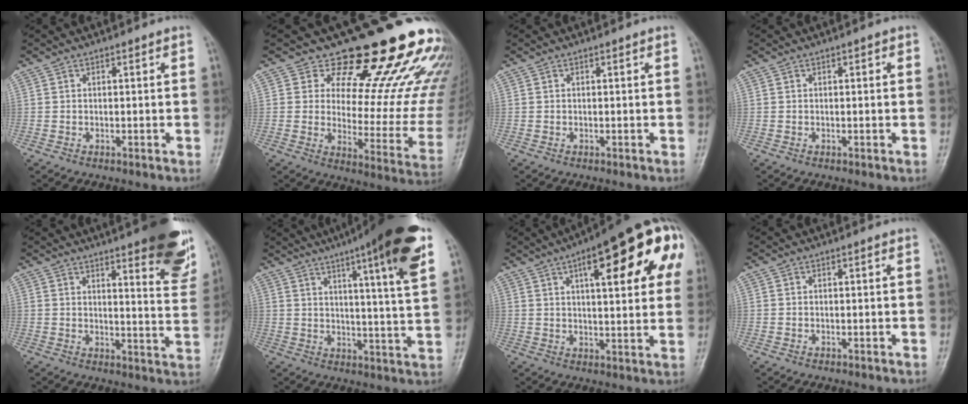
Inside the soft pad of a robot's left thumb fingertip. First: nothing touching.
{"total": 23.5, "force": [18.2, 8.6, 12.1], "torque": [-0.110, -0.123, 0.230]}
{"total": 0.0}
{"total": 1.0, "force": [0.3, 0.5, 0.8], "torque": [-0.006, 0.001, 0.003]}
{"total": 17.8, "force": [11.6, 4.2, 12.8], "torque": [-0.134, -0.062, 0.140]}
{"total": 19.5, "force": [11.1, 2.1, 15.9], "torque": [-0.214, -0.035, 0.145]}
{"total": 22.5, "force": [8.2, 6.7, 19.8], "torque": [-0.252, 0.008, 0.102]}
{"total": 0.0}